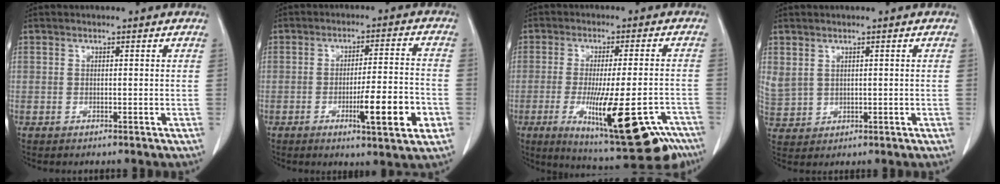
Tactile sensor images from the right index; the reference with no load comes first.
{"total": 10.3, "force": [-3.6, 0.8, 9.6], "torque": [-0.142, -0.008, -0.054]}
{"total": 20.5, "force": [-11.0, 3.9, 16.9], "torque": [-0.200, -0.019, -0.151]}
{"total": 6.3, "force": [2.2, 4.9, 3.3], "torque": [-0.104, 0.009, 0.060]}